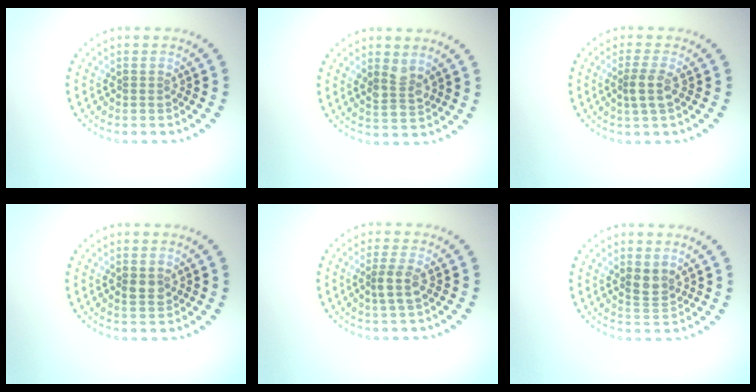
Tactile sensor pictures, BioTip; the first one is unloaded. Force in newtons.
{"total": 2.4, "press": 2.2, "slide": 0.8}
{"total": 2.1, "press": 1.8, "slide": 1.2}
{"total": 1.6, "press": 1.6, "slide": 0.2}
{"total": 2.1, "press": 1.8, "slide": 1.2}
{"total": 2.0, "press": 1.7, "slide": 1.0}